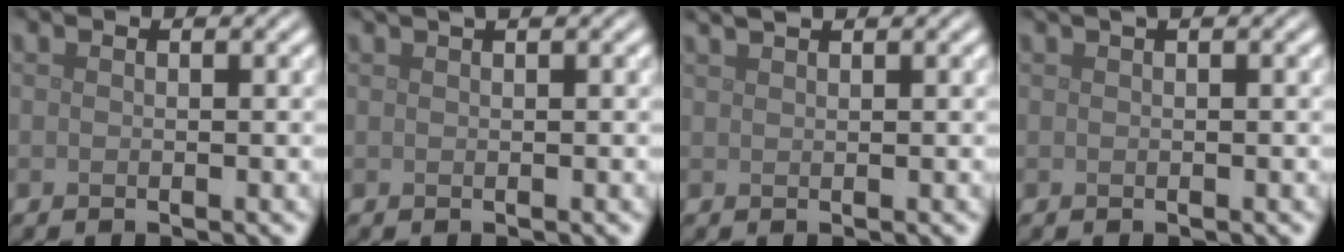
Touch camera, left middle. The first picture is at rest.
{"total": 1.5, "force": [1.0, 0.4, 1.1], "torque": [-0.012, 0.003, 0.010]}
{"total": 1.7, "force": [1.4, 0.4, 0.9], "torque": [-0.006, 0.004, 0.018]}
{"total": 1.3, "force": [0.7, 0.3, 1.0], "torque": [-0.015, 0.008, 0.008]}